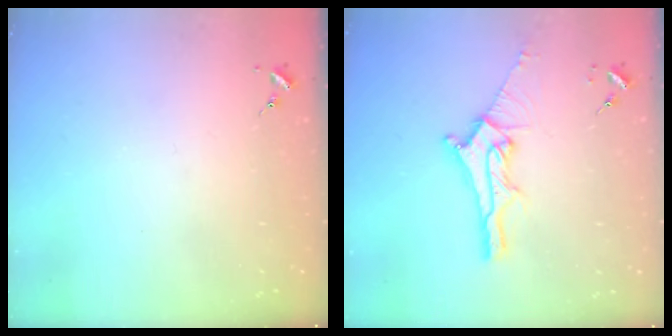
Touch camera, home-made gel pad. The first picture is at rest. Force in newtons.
{"total": 12.5, "press": 12.5, "slide": 1.2}